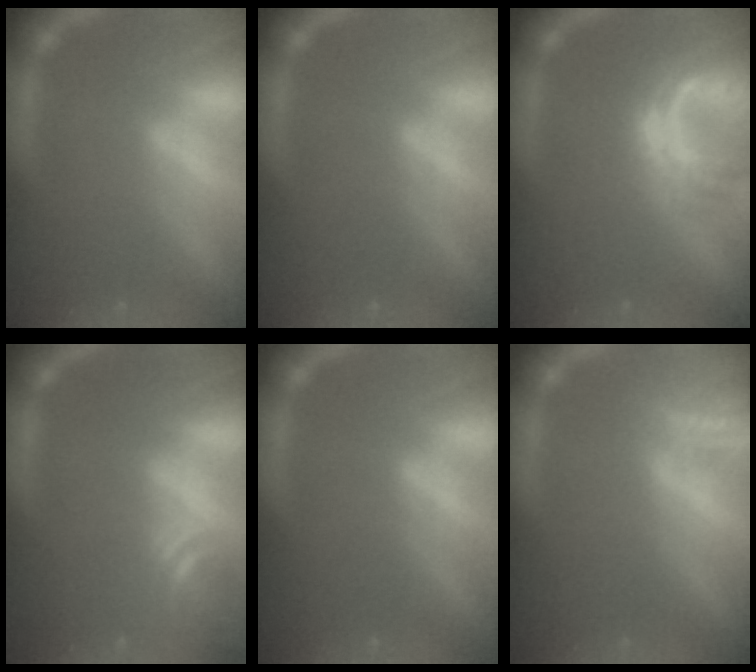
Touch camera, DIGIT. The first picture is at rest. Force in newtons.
{"total": 0.0}
{"total": 4.0}
{"total": 3.0}
{"total": 0.0}
{"total": 3.0}